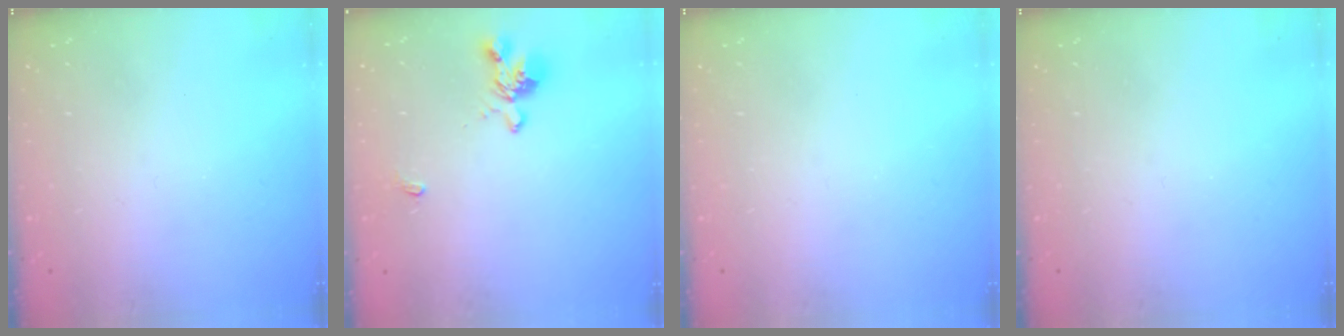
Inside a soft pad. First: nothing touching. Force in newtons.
{"total": 1.6, "press": 1.1, "slide": 1.1}
{"total": 0.0}
{"total": 0.0}